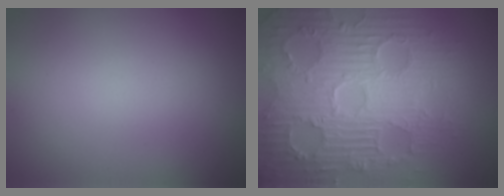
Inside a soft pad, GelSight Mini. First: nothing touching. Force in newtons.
{"total": 9.1, "press": 6.7, "slide": 6.2}